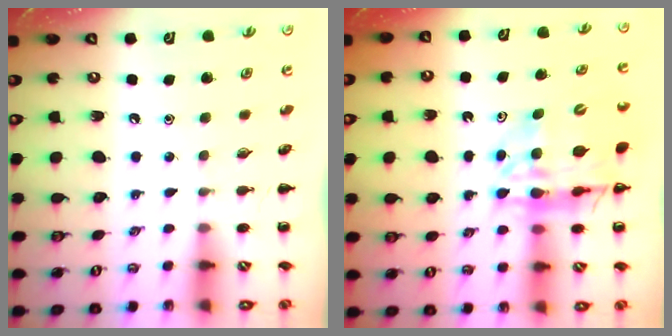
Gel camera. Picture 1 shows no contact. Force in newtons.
{"total": 16.7, "press": 16.2, "slide": 4.2}